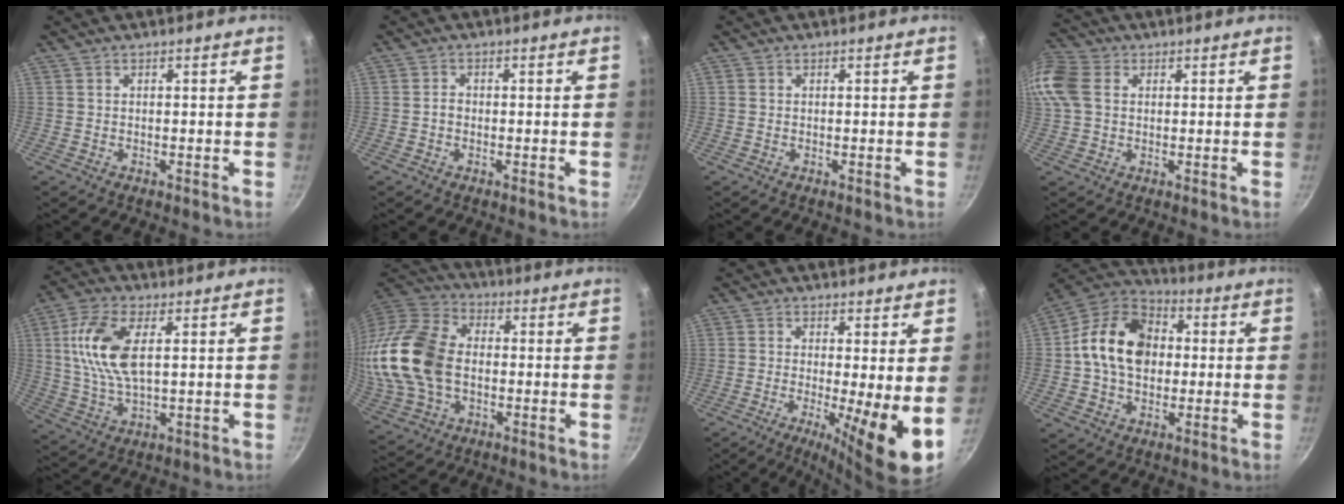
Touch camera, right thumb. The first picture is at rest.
{"total": 1.5, "force": [-0.4, 1.2, 0.8], "torque": [-0.011, 0.010, -0.007]}
{"total": 0.6, "force": [0.0, 0.5, 0.2], "torque": [-0.003, 0.002, -0.001]}
{"total": 9.0, "force": [1.7, 6.7, 5.8], "torque": [-0.119, 0.012, 0.020]}
{"total": 11.7, "force": [2.6, 5.6, 10.0], "torque": [-0.199, 0.001, 0.048]}
{"total": 20.8, "force": [-0.8, 14.5, 14.9], "torque": [-0.302, 0.029, -0.017]}
{"total": 10.6, "force": [-1.3, 2.0, 10.3], "torque": [-0.159, -0.017, -0.019]}
{"total": 16.6, "force": [1.2, 12.6, 10.8], "torque": [-0.155, 0.026, 0.004]}